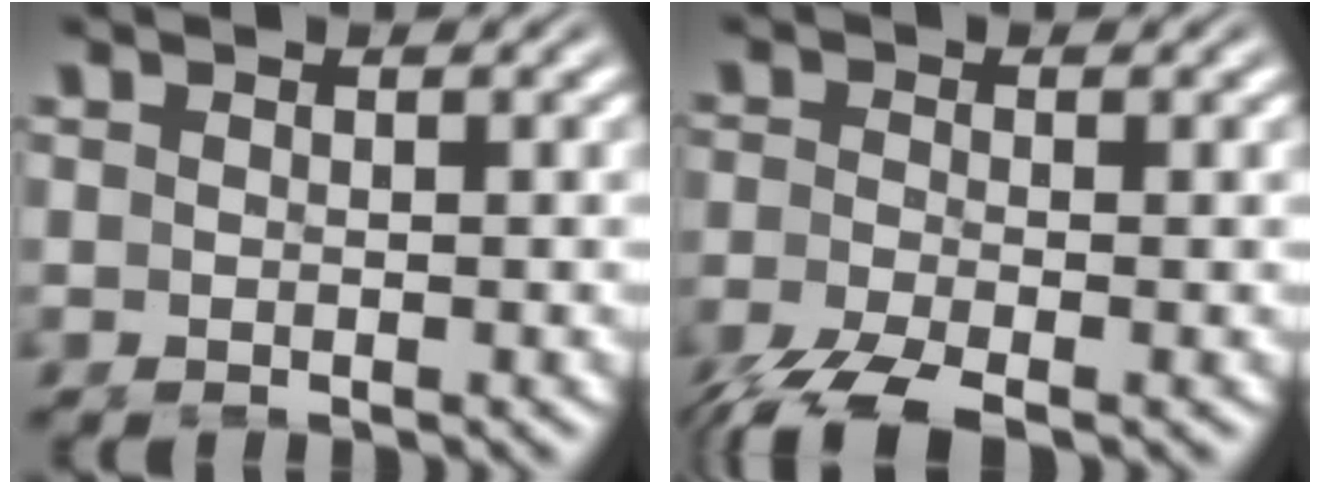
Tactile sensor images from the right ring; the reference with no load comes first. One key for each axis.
{"total": 4.7, "fx": -4.0, "fy": 1.3, "fz": 2.1, "tx": -0.049, "ty": -0.029, "tz": -0.059}